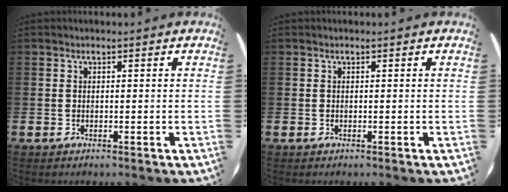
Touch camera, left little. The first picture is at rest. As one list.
[{"total": 0.0}]